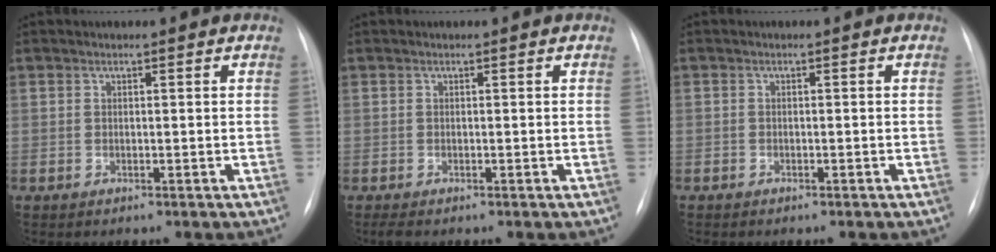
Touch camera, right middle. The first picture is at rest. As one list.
[{"total": 1.4, "force": [-1.1, 0.3, 0.8], "torque": [-0.011, -0.005, -0.011]}, {"total": 0.7, "force": [-0.5, 0.4, 0.1], "torque": [-0.002, 0.003, -0.007]}]